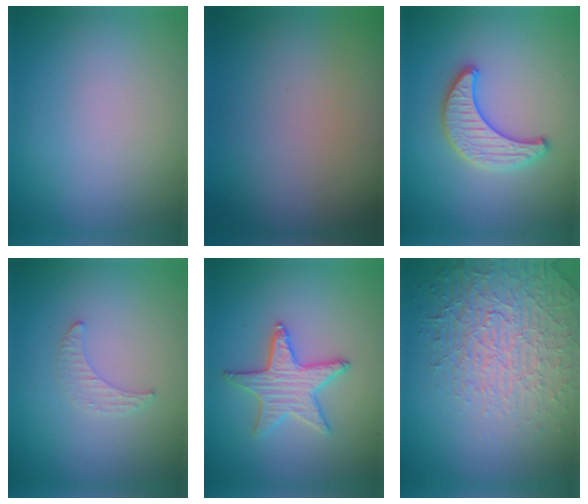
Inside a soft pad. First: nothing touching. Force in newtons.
{"total": 0.0}
{"total": 3.3, "press": 3.2, "slide": 0.4}
{"total": 1.3, "press": 1.3, "slide": 0.4}
{"total": 3.7, "press": 3.6, "slide": 0.8}
{"total": 4.9, "press": 4.4, "slide": 2.1}